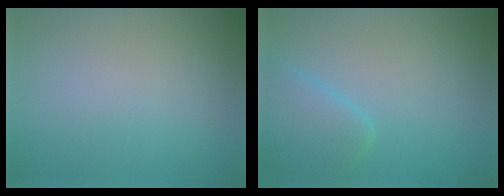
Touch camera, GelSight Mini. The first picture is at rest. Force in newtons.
{"total": 2.9, "press": 2.9, "slide": 0.2}